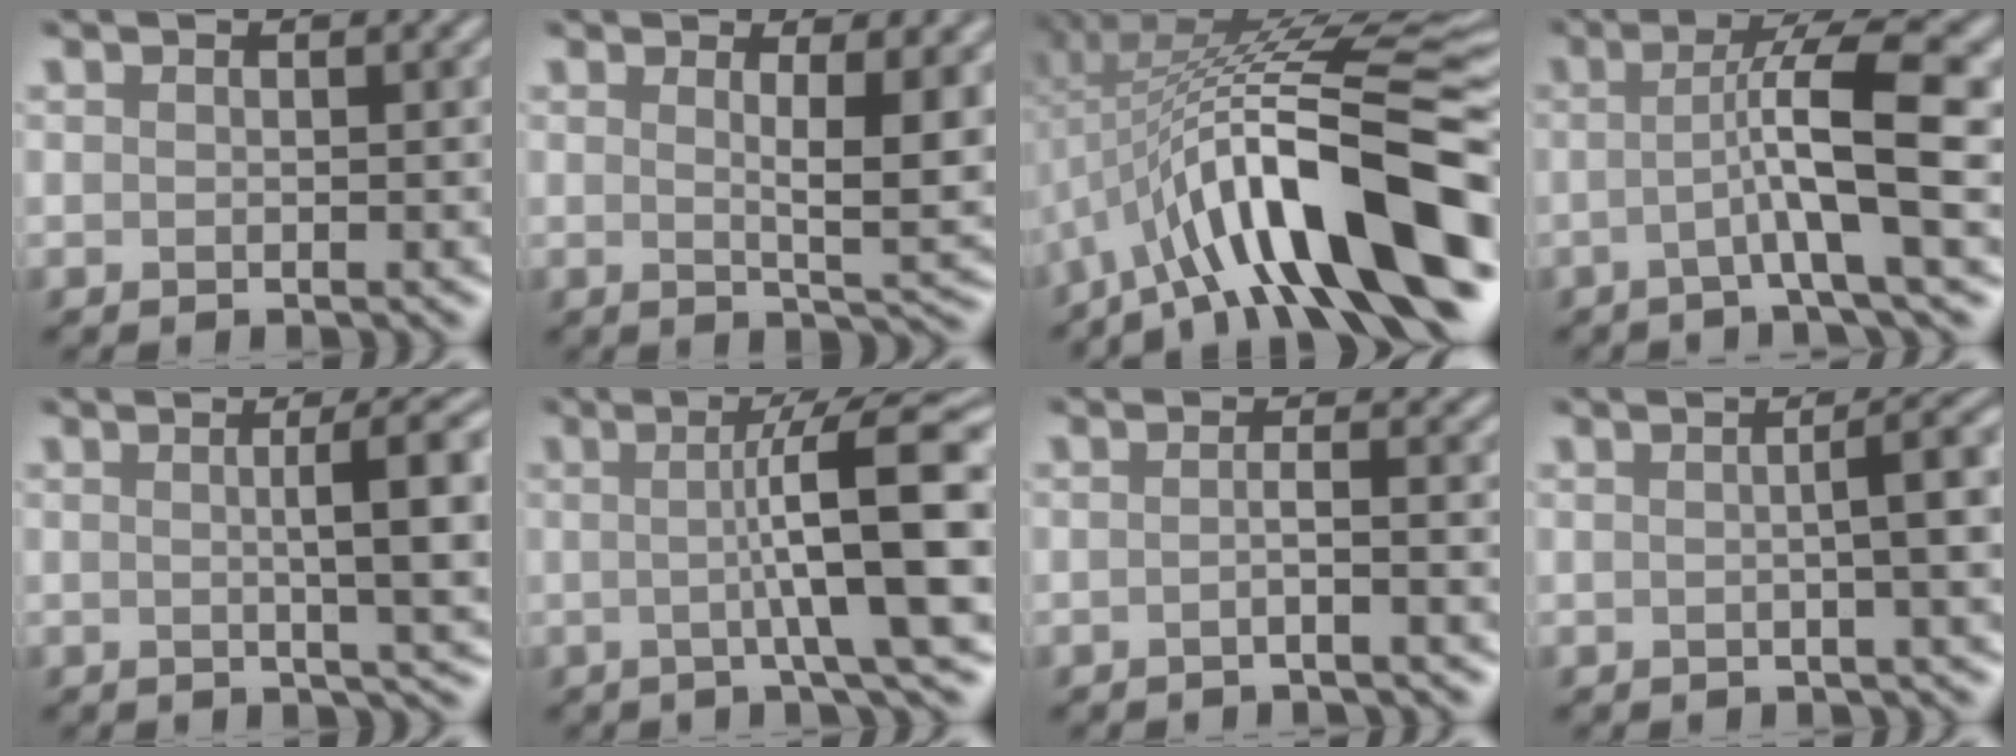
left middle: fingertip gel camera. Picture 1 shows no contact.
{"total": 5.5, "force": [1.3, 1.1, 5.2], "torque": [-0.070, -0.007, 0.023]}
{"total": 14.5, "force": [-4.1, 3.5, 13.5], "torque": [-0.198, 0.028, -0.065]}
{"total": 6.5, "force": [-0.5, 0.9, 6.5], "torque": [-0.103, 0.016, -0.017]}
{"total": 7.6, "force": [0.8, 1.8, 7.4], "torque": [-0.082, 0.011, 0.013]}
{"total": 10.6, "force": [0.5, 1.9, 10.5], "torque": [-0.118, 0.012, 0.002]}
{"total": 2.1, "force": [-0.6, 0.6, 1.9], "torque": [-0.015, 0.001, -0.020]}
{"total": 4.6, "force": [0.2, 1.1, 4.5], "torque": [-0.049, 0.016, -0.001]}